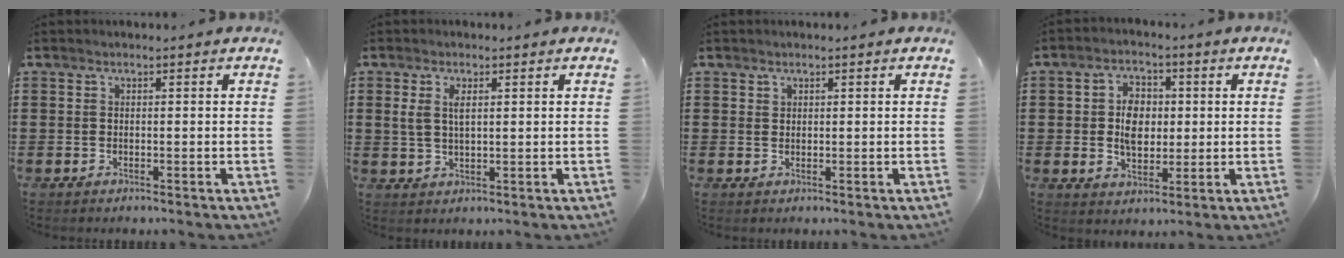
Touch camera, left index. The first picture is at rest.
{"total": 2.9, "force": [1.0, 1.1, 2.5], "torque": [-0.054, 0.007, 0.016]}
{"total": 0.9, "force": [0.7, 0.6, 0.1], "torque": [-0.004, 0.003, 0.014]}
{"total": 5.9, "force": [0.3, 3.9, 4.4], "torque": [-0.085, 0.013, 0.002]}